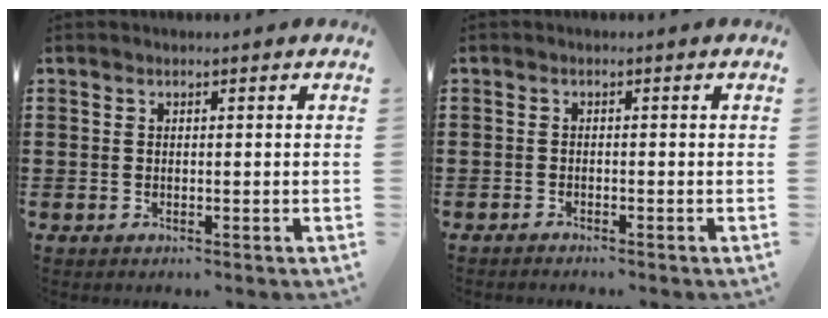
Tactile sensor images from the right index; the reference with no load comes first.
{"total": 0.9, "force": [-0.9, 0.0, 0.0], "torque": [-0.003, 0.000, -0.018]}